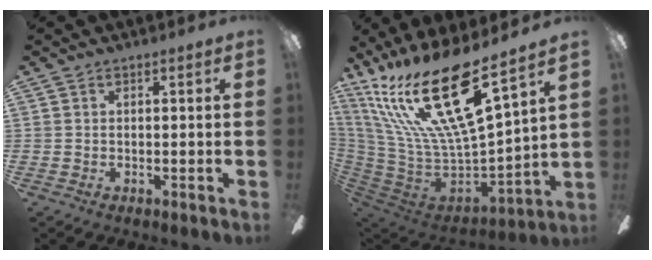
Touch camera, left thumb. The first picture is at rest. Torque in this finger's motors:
{"motor_torque": [2.60, 2.38, 1.28, -1.49, 0.26]}